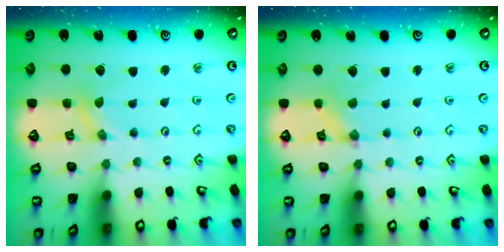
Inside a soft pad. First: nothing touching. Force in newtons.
{"total": 1.8, "press": 1.8, "slide": 0.4}